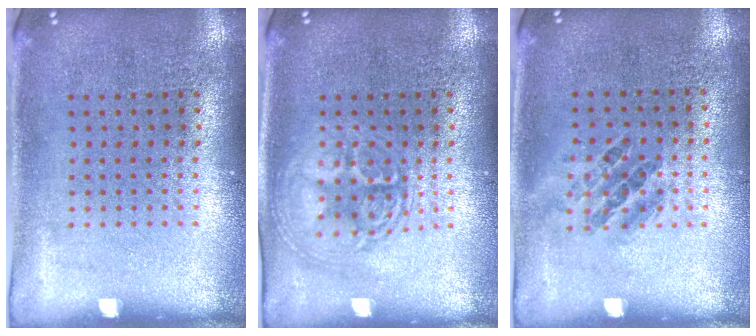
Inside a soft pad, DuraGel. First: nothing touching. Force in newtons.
{"total": 2.9, "press": 2.9, "slide": 0.4}
{"total": 0.9, "press": 0.7, "slide": 0.5}